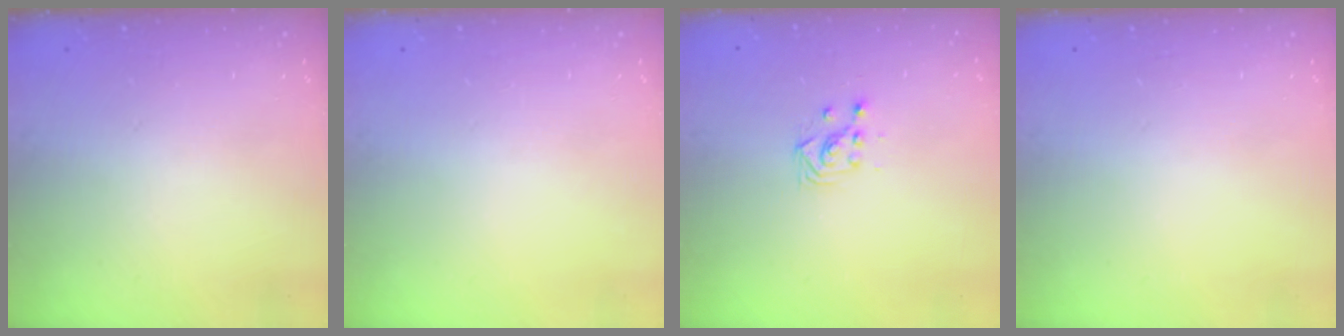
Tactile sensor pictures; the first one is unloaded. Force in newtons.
{"total": 0.0}
{"total": 2.9, "press": 2.9, "slide": 0.2}
{"total": 0.0}